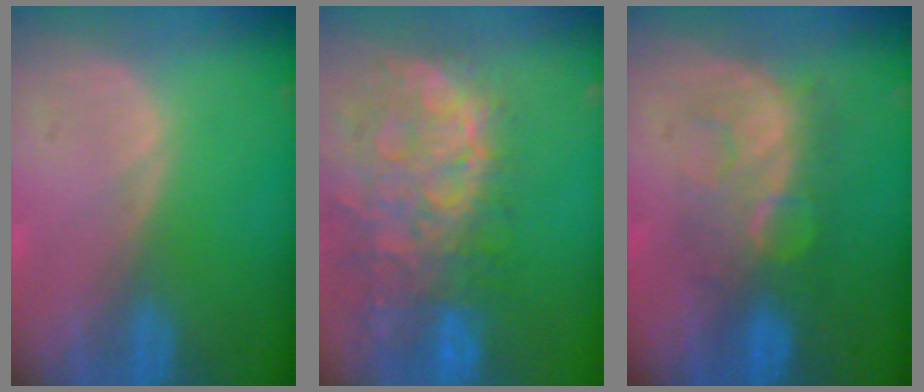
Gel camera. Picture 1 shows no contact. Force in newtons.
{"total": 13.6, "press": 11.1, "slide": 7.8}
{"total": 7.9, "press": 7.5, "slide": 2.7}